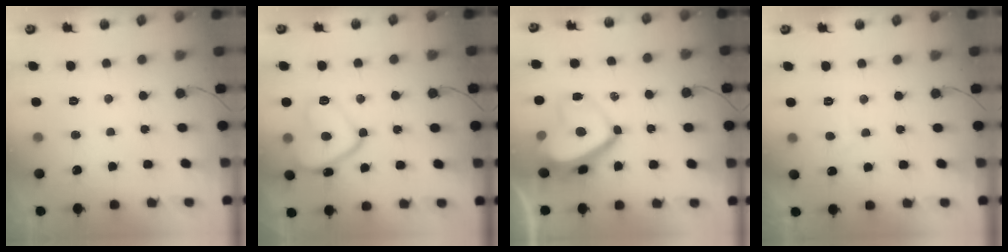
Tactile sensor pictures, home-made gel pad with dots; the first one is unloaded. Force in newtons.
{"total": 12.5, "press": 12.4, "slide": 1.4}
{"total": 11.1, "press": 10.8, "slide": 2.2}
{"total": 1.5, "press": 1.3, "slide": 0.6}